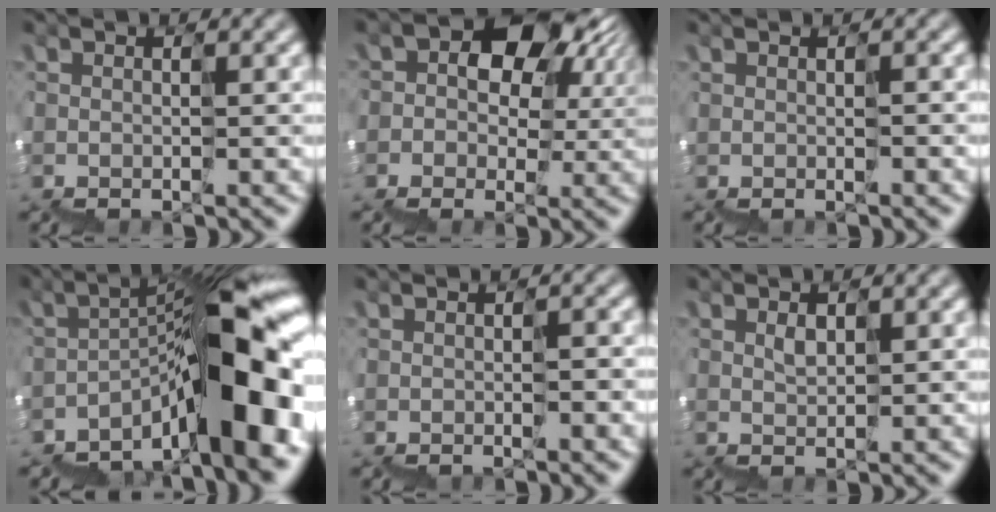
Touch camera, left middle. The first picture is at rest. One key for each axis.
{"total": 9.2, "fx": 1.1, "fy": 7.2, "fz": 5.6, "tx": -0.093, "ty": 0.018, "tz": 0.022}
{"total": 0.7, "fx": -0.1, "fy": 0.3, "fz": 0.6, "tx": -0.004, "ty": -0.002, "tz": 0.004}
{"total": 13.1, "fx": -5.0, "fy": 3.8, "fz": 11.5, "tx": -0.154, "ty": 0.026, "tz": -0.081}
{"total": 1.2, "fx": -0.4, "fy": 0.5, "fz": 1.0, "tx": -0.007, "ty": 0.002, "tz": 0.000}
{"total": 1.1, "fx": 1.1, "fy": 0.0, "fz": 0.0, "tx": -0.008, "ty": 0.016, "tz": 0.023}